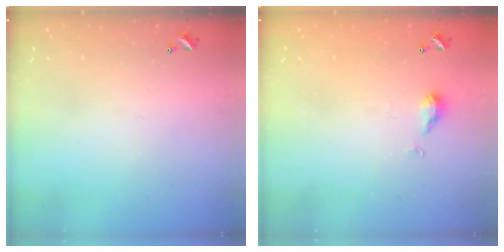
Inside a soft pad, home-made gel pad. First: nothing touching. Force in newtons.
{"total": 4.4, "press": 4.3, "slide": 0.7}